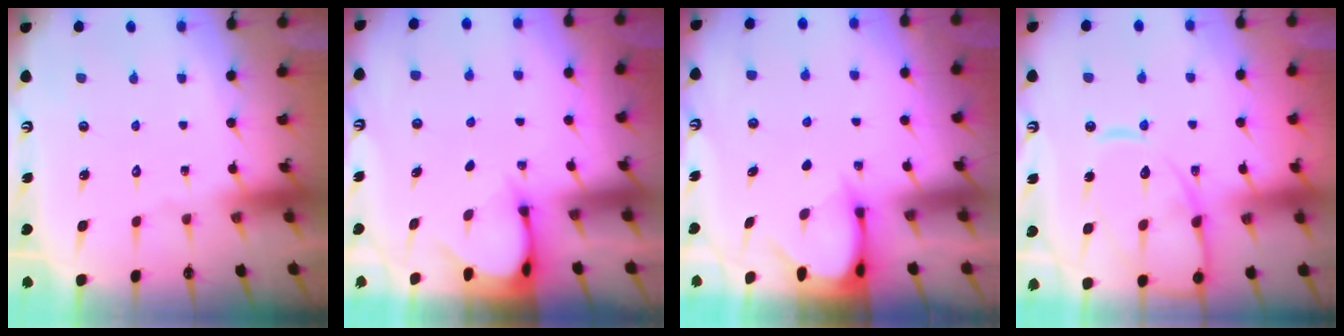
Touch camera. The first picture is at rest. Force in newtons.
{"total": 3.2, "press": 3.2, "slide": 0.2}
{"total": 3.5, "press": 3.5, "slide": 0.3}
{"total": 14.3, "press": 14.2, "slide": 1.5}